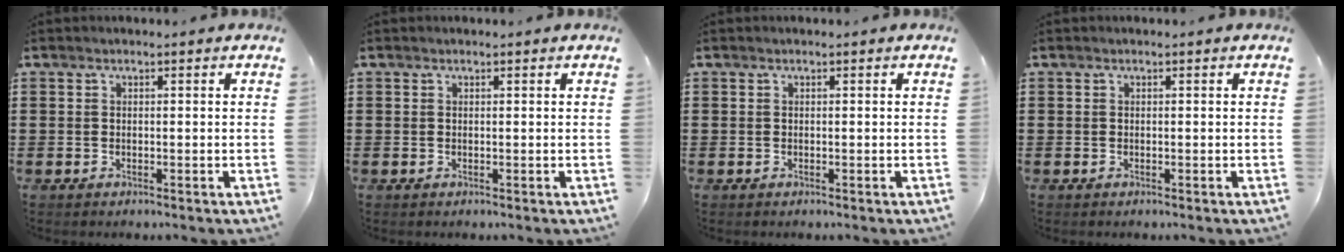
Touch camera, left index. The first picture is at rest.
{"total": 0.0}
{"total": 0.0}
{"total": 0.0}